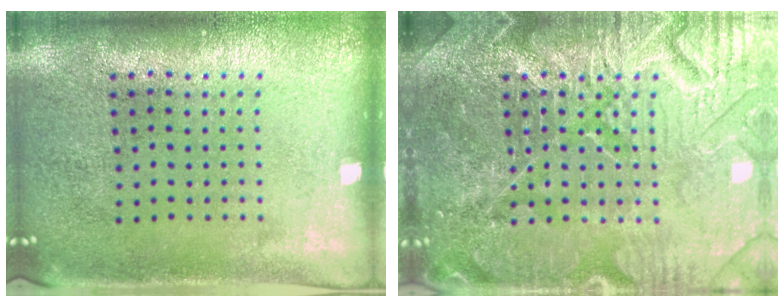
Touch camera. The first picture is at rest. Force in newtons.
{"total": 5.4, "press": 5.3, "slide": 0.7}